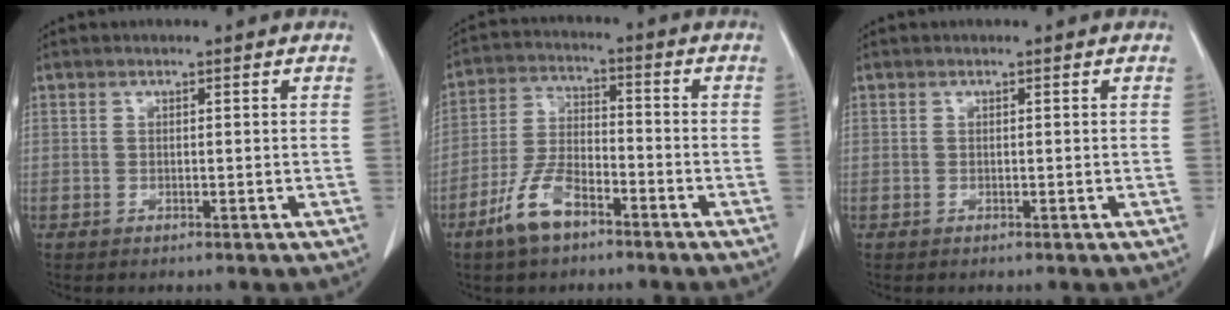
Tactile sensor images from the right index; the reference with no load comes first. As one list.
[{"total": 8.4, "force": [-5.3, 3.5, 5.5], "torque": [-0.125, 0.003, -0.102]}, {"total": 0.0}]